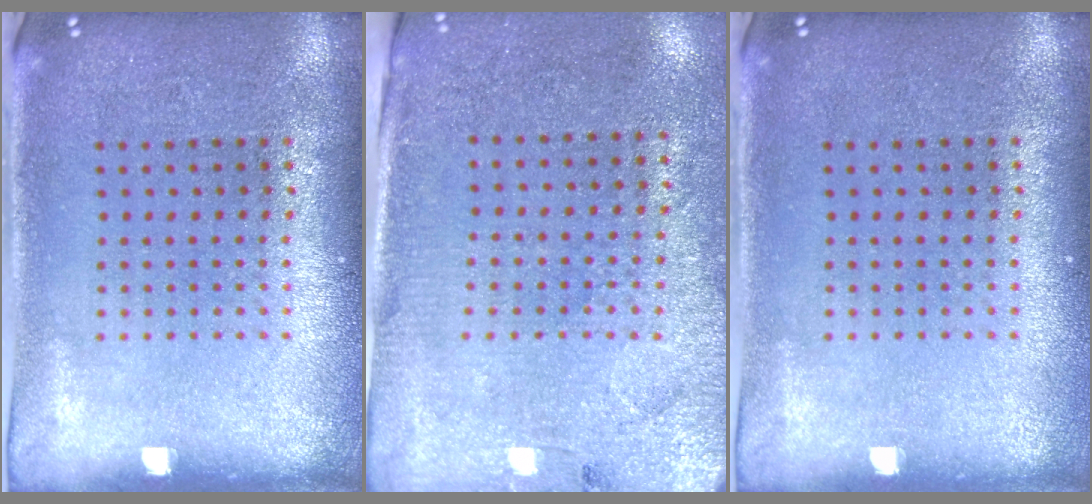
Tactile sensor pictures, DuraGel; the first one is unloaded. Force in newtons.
{"total": 2.8, "press": 2.6, "slide": 1.1}
{"total": 0.0}